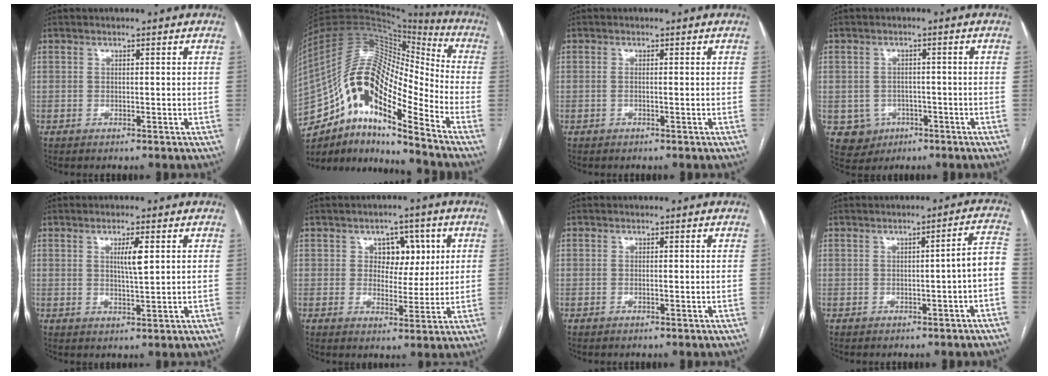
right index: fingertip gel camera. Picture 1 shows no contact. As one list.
[{"total": 20.2, "force": [-11.2, 5.6, 15.9], "torque": [-0.297, 0.039, -0.192]}, {"total": 0.6, "force": [-0.1, 0.0, 0.6], "torque": [-0.015, 0.000, -0.001]}, {"total": 5.1, "force": [-1.6, 4.7, 0.7], "torque": [-0.005, 0.009, -0.016]}, {"total": 3.6, "force": [1.2, 0.3, 3.4], "torque": [-0.058, -0.002, 0.018]}, {"total": 6.2, "force": [1.8, 4.4, 3.9], "torque": [-0.040, 0.014, 0.029]}, {"total": 0.0}, {"total": 4.4, "force": [-1.1, 0.0, 4.3], "torque": [-0.046, 0.017, -0.015]}]